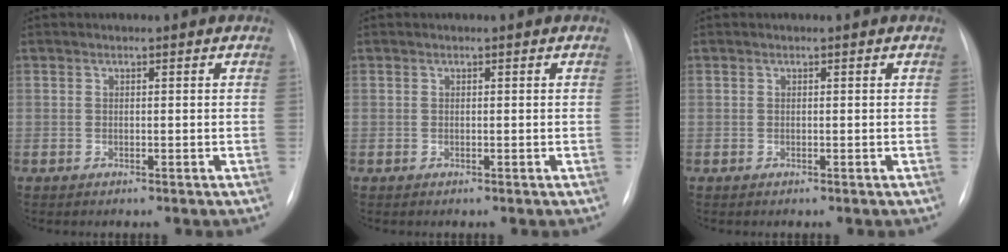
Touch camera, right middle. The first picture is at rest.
{"total": 0.0}
{"total": 0.0}